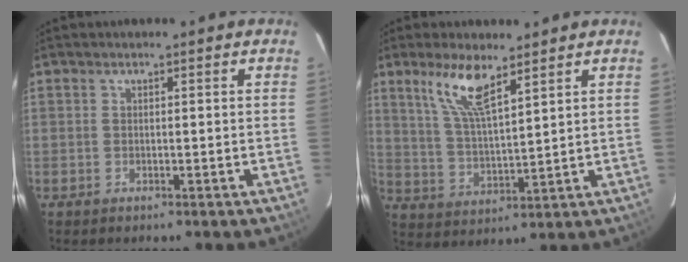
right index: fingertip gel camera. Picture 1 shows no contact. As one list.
[{"total": 9.1, "force": [5.9, 2.1, 6.7], "torque": [-0.134, 0.001, 0.122]}]